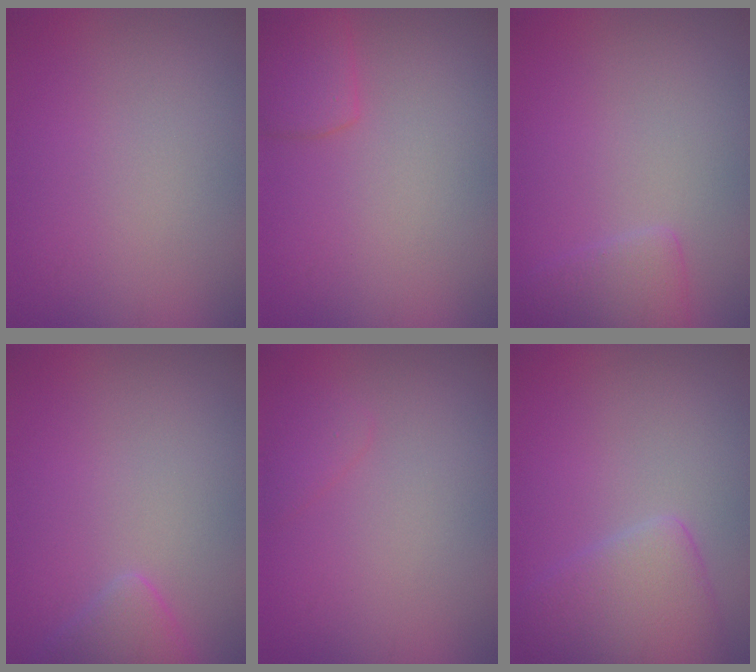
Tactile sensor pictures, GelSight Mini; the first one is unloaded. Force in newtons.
{"total": 2.6, "press": 2.6, "slide": 0.1}
{"total": 2.2, "press": 2.1, "slide": 0.2}
{"total": 2.3, "press": 2.3, "slide": 0.2}
{"total": 1.2, "press": 1.2, "slide": 0.1}
{"total": 4.3, "press": 4.3, "slide": 0.2}